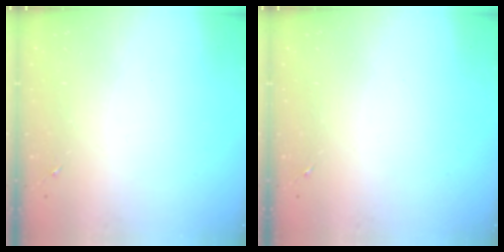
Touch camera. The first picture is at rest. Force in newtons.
{"total": 0.0}